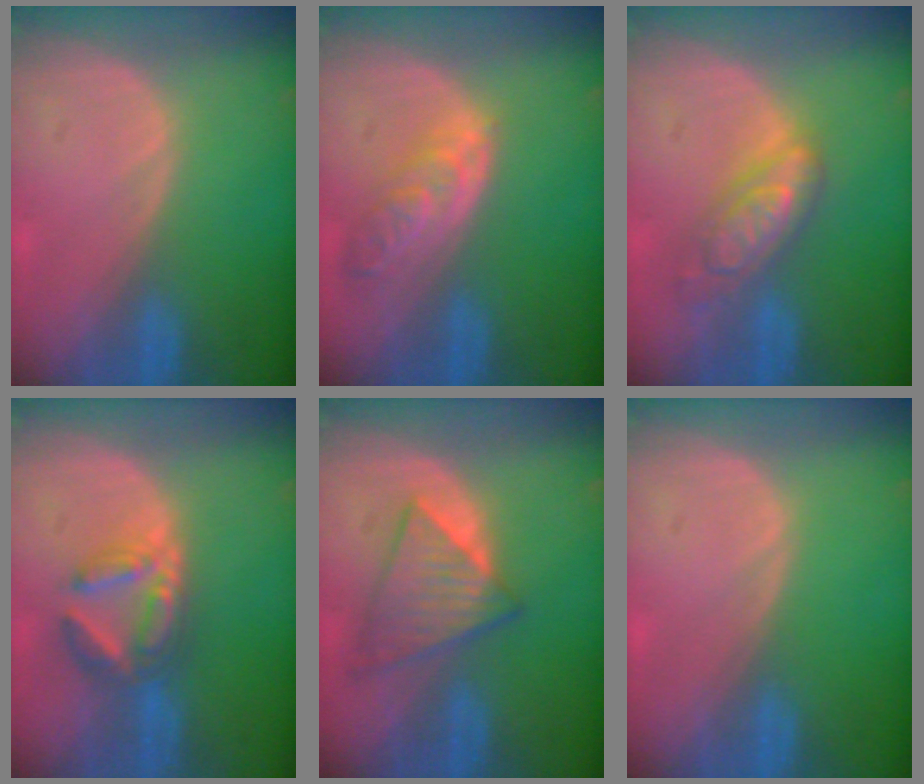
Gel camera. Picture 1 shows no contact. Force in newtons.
{"total": 5.6, "press": 5.1, "slide": 2.2}
{"total": 6.3, "press": 6.3, "slide": 0.4}
{"total": 6.5, "press": 5.9, "slide": 2.9}
{"total": 6.5, "press": 6.5, "slide": 0.7}
{"total": 0.0}